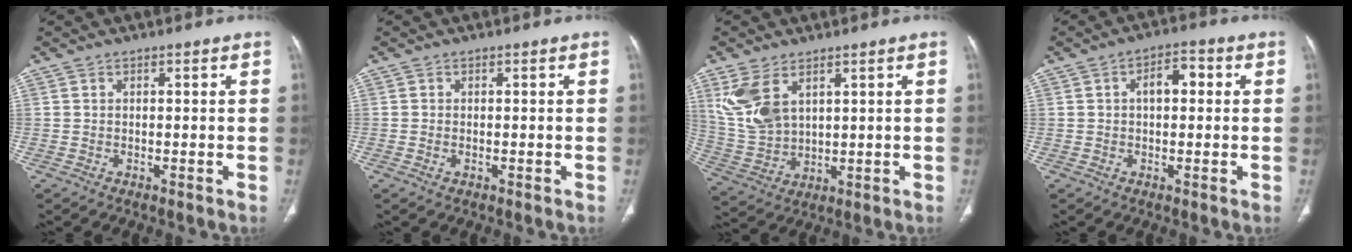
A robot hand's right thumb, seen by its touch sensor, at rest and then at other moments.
{"total": 0.7, "force": [-0.2, 0.5, 0.5], "torque": [-0.015, 0.004, -0.001]}
{"total": 10.1, "force": [4.6, 5.8, 6.9], "torque": [-0.148, -0.013, 0.109]}
{"total": 5.0, "force": [0.8, 2.8, 4.0], "torque": [-0.055, 0.018, 0.006]}